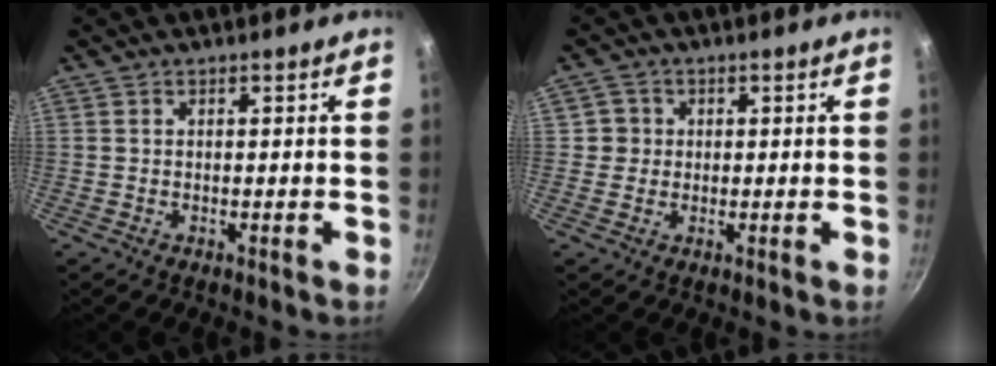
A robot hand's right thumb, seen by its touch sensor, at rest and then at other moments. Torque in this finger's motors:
{"motor_torque": [0.04, 0.04, -0.27, -0.05, 0.00]}